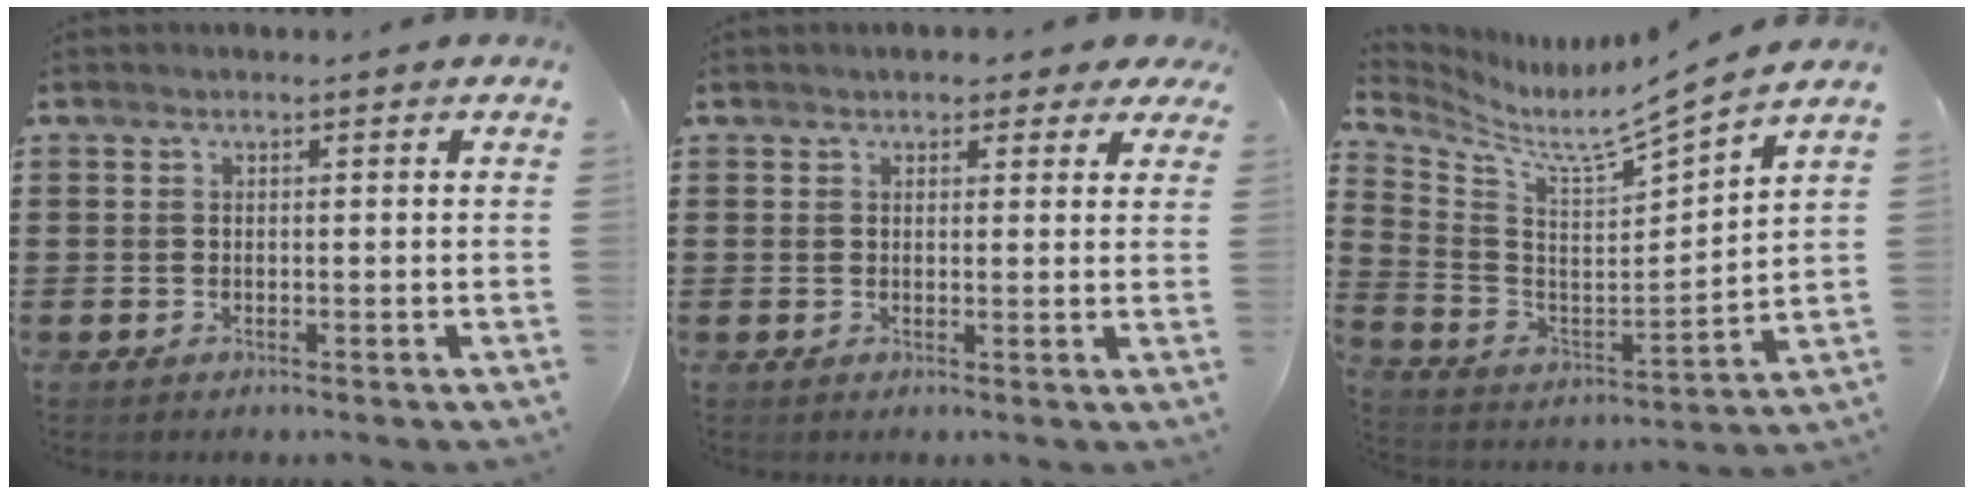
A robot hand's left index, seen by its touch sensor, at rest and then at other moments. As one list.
[{"total": 2.4, "force": [1.8, 1.2, 1.0], "torque": [-0.011, 0.002, 0.029]}, {"total": 6.0, "force": [5.5, -0.1, 2.4], "torque": [-0.079, -0.053, 0.081]}]